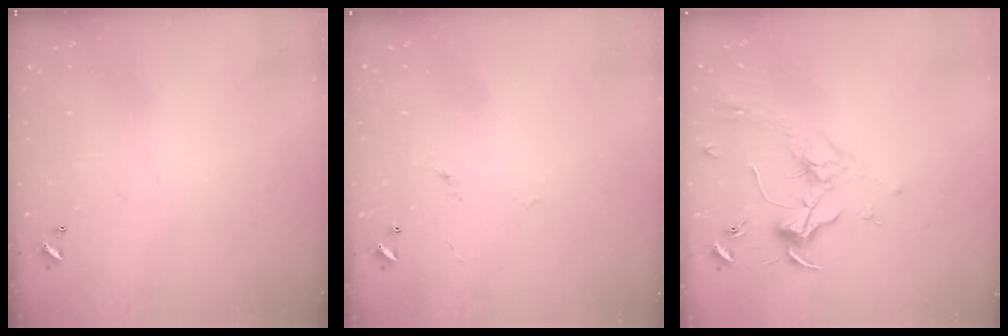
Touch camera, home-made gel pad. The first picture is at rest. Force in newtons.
{"total": 1.2, "press": 0.8, "slide": 0.8}
{"total": 1.8, "press": 1.6, "slide": 0.7}